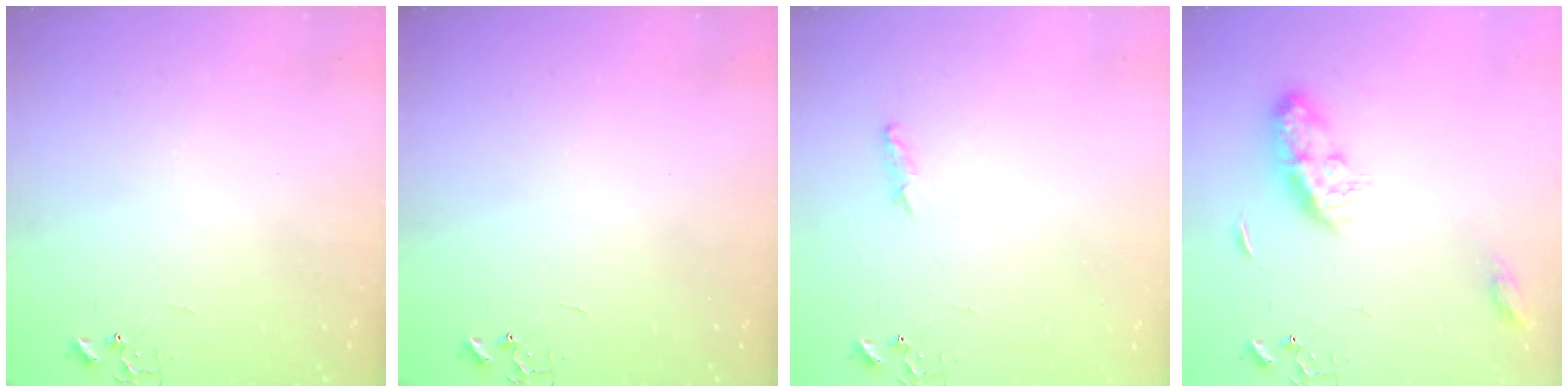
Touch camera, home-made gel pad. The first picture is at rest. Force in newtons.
{"total": 0.0}
{"total": 5.9, "press": 5.8, "slide": 0.7}
{"total": 9.7, "press": 9.7, "slide": 0.1}